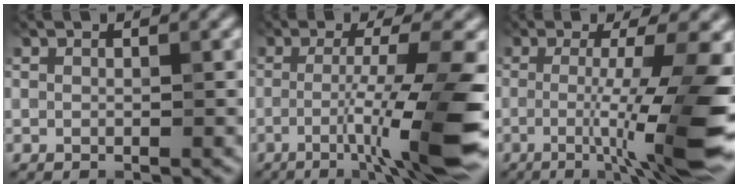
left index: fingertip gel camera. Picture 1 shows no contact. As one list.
[{"total": 9.6, "force": [-3.5, 0.9, 8.9], "torque": [-0.134, 0.003, -0.063]}, {"total": 10.4, "force": [-2.6, 1.5, 10.0], "torque": [-0.144, -0.005, -0.044]}]